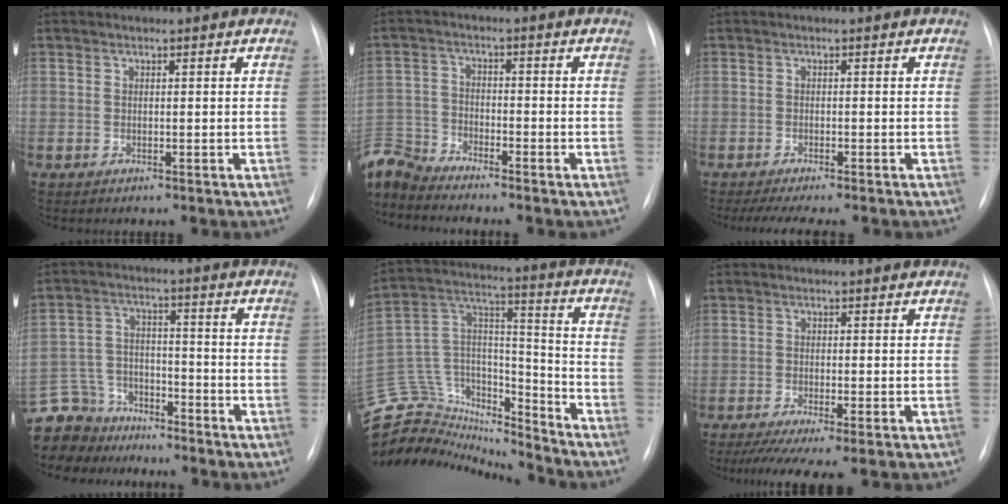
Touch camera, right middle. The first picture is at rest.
{"total": 7.9, "force": [-7.8, 1.1, 0.8], "torque": [-0.030, 0.005, -0.158]}
{"total": 7.0, "force": [-5.7, 0.7, 3.9], "torque": [-0.052, -0.009, -0.085]}
{"total": 12.4, "force": [-10.7, 6.2, 1.1], "torque": [-0.047, 0.029, -0.191]}
{"total": 26.6, "force": [-24.8, 7.3, 6.6], "torque": [-0.191, 0.037, -0.398]}
{"total": 6.8, "force": [-4.8, 0.5, 4.8], "torque": [-0.075, -0.018, -0.079]}